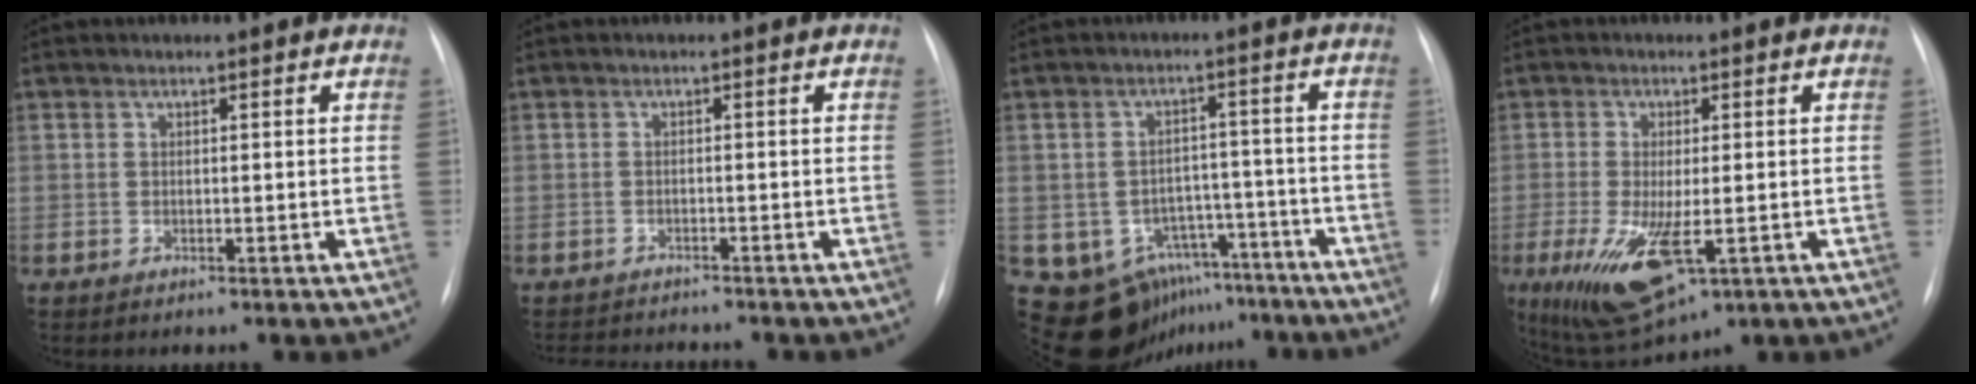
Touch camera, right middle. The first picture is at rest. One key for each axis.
{"total": 5.6, "fx": -5.5, "fy": 0.5, "fz": 1.2, "tx": -0.009, "ty": -0.006, "tz": -0.081}
{"total": 11.9, "fx": -7.7, "fy": 8.7, "fz": 2.6, "tx": -0.037, "ty": 0.045, "tz": -0.095}
{"total": 9.7, "fx": -3.5, "fy": 3.3, "fz": 8.5, "tx": -0.159, "ty": -0.026, "tz": -0.046}